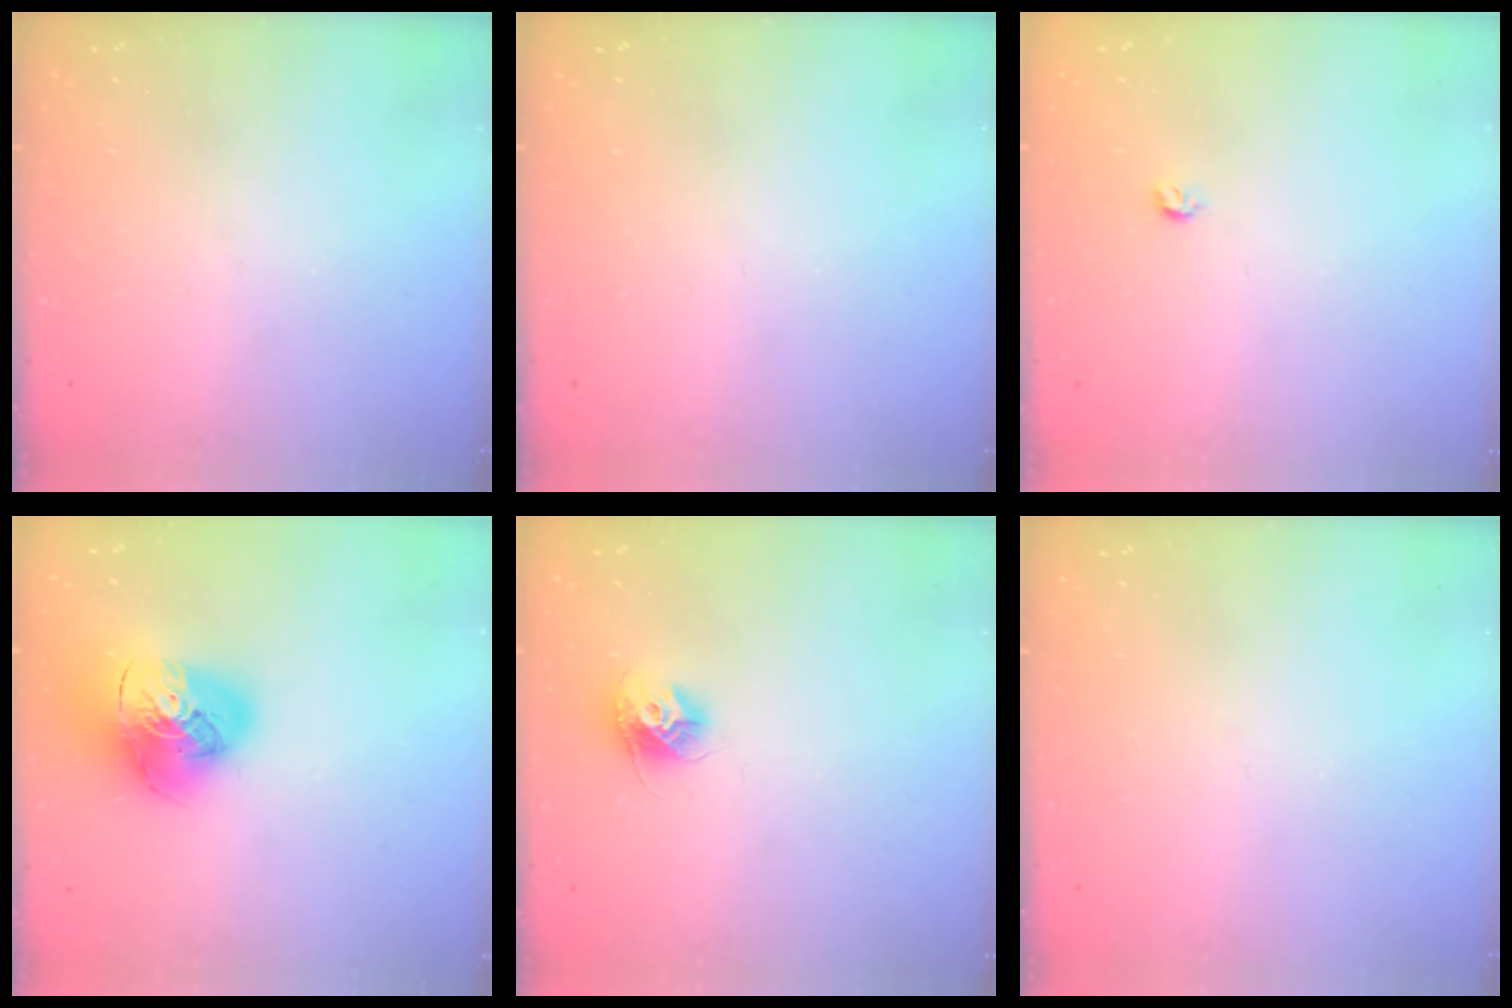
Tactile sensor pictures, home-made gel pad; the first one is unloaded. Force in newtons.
{"total": 0.0}
{"total": 3.3, "press": 3.3, "slide": 0.7}
{"total": 17.1, "press": 17.0, "slide": 2.1}
{"total": 9.5, "press": 9.5, "slide": 0.2}
{"total": 0.0}